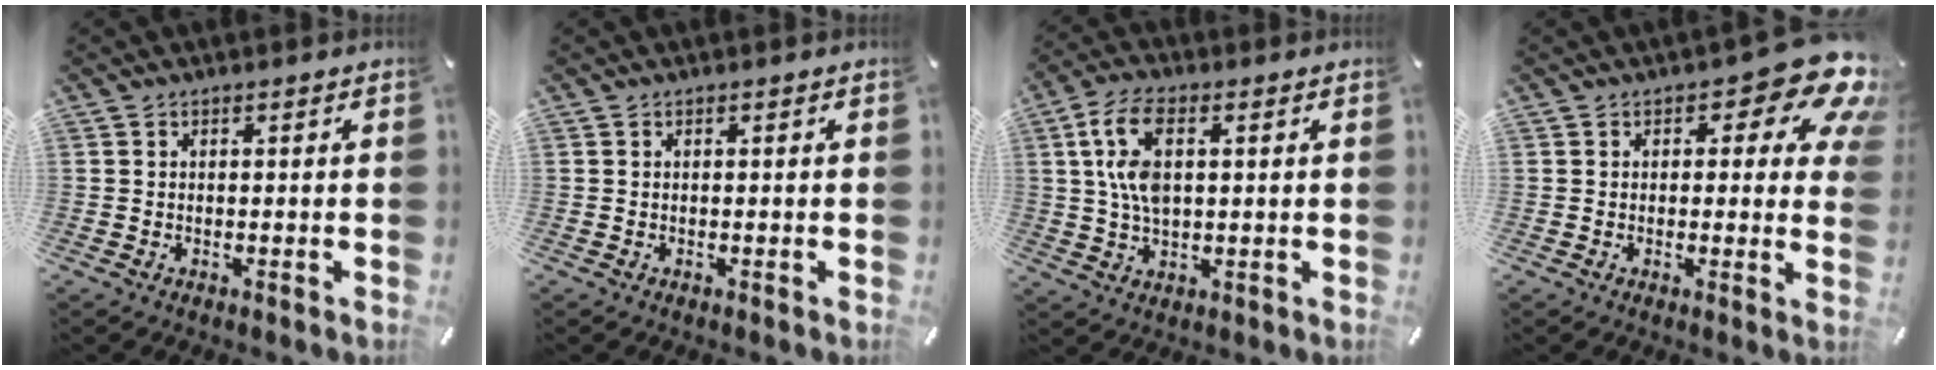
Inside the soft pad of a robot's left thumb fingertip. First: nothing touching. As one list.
[{"total": 0.0}, {"total": 9.9, "force": [2.4, 5.4, 8.0], "torque": [-0.193, 0.000, 0.036]}, {"total": 11.5, "force": [5.8, 5.1, 8.5], "torque": [-0.100, -0.034, 0.096]}]